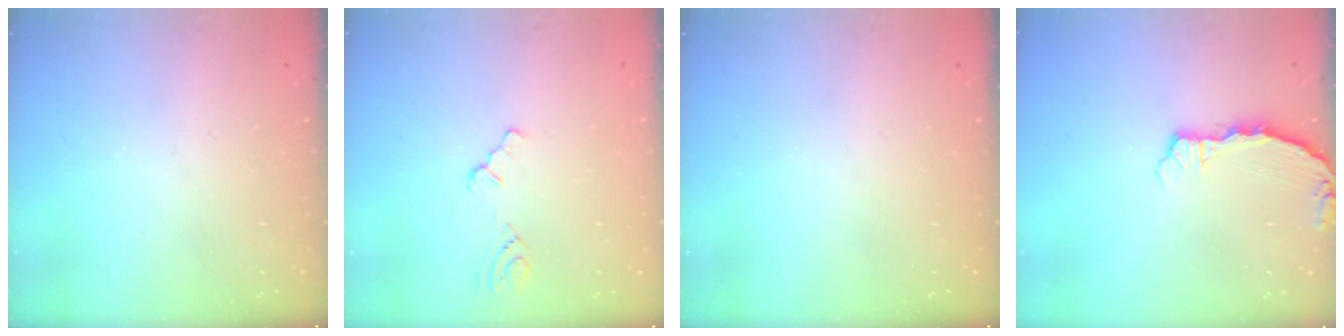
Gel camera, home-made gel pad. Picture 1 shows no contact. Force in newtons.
{"total": 1.8, "press": 1.8, "slide": 0.3}
{"total": 0.0}
{"total": 2.4, "press": 2.4, "slide": 0.3}